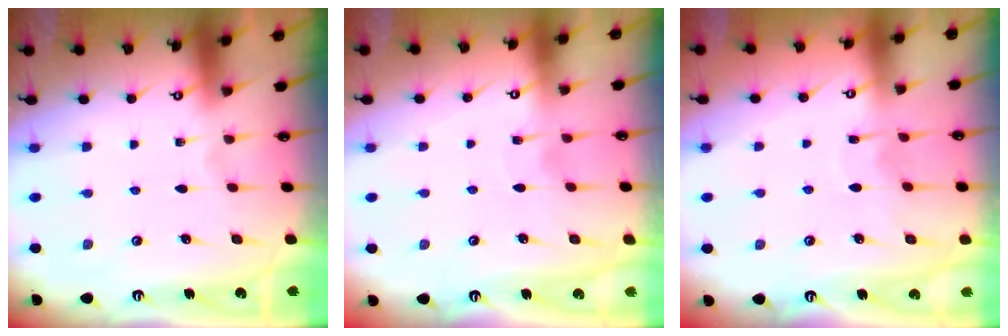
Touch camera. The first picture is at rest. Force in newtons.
{"total": 4.1, "press": 4.1, "slide": 0.4}
{"total": 4.7, "press": 4.7, "slide": 0.4}